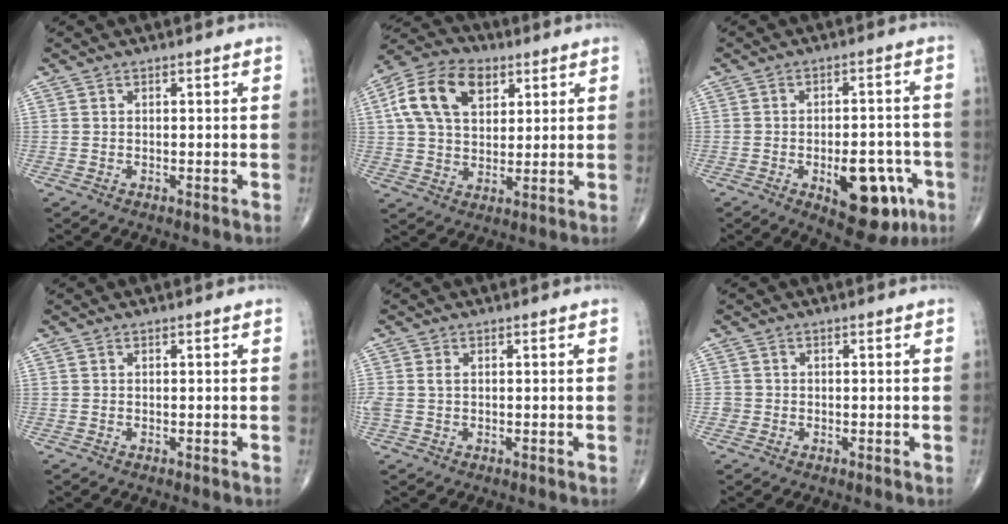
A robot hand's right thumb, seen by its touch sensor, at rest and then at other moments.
{"total": 14.3, "force": [5.1, 9.2, 9.6], "torque": [-0.164, 0.004, 0.088]}
{"total": 13.5, "force": [-5.3, 6.5, 10.6], "torque": [-0.107, 0.024, -0.061]}
{"total": 0.0}
{"total": 2.0, "force": [0.2, 1.3, 1.5], "torque": [-0.050, 0.007, 0.008]}
{"total": 1.2, "force": [-0.3, 1.1, 0.0], "torque": [0.008, 0.006, -0.009]}